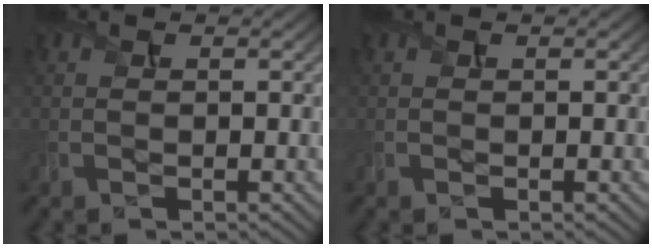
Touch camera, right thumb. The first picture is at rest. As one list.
[{"total": 0.0}]